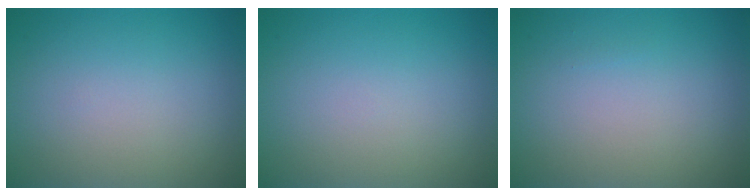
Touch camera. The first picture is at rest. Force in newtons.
{"total": 0.0}
{"total": 0.0}